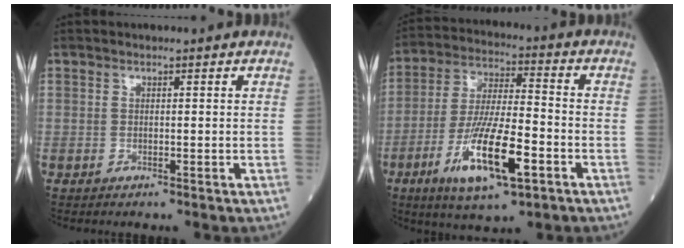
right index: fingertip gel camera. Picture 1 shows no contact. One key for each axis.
{"total": 14.3, "fx": -5.8, "fy": 3.0, "fz": 12.8, "tx": -0.248, "ty": -0.017, "tz": -0.100}